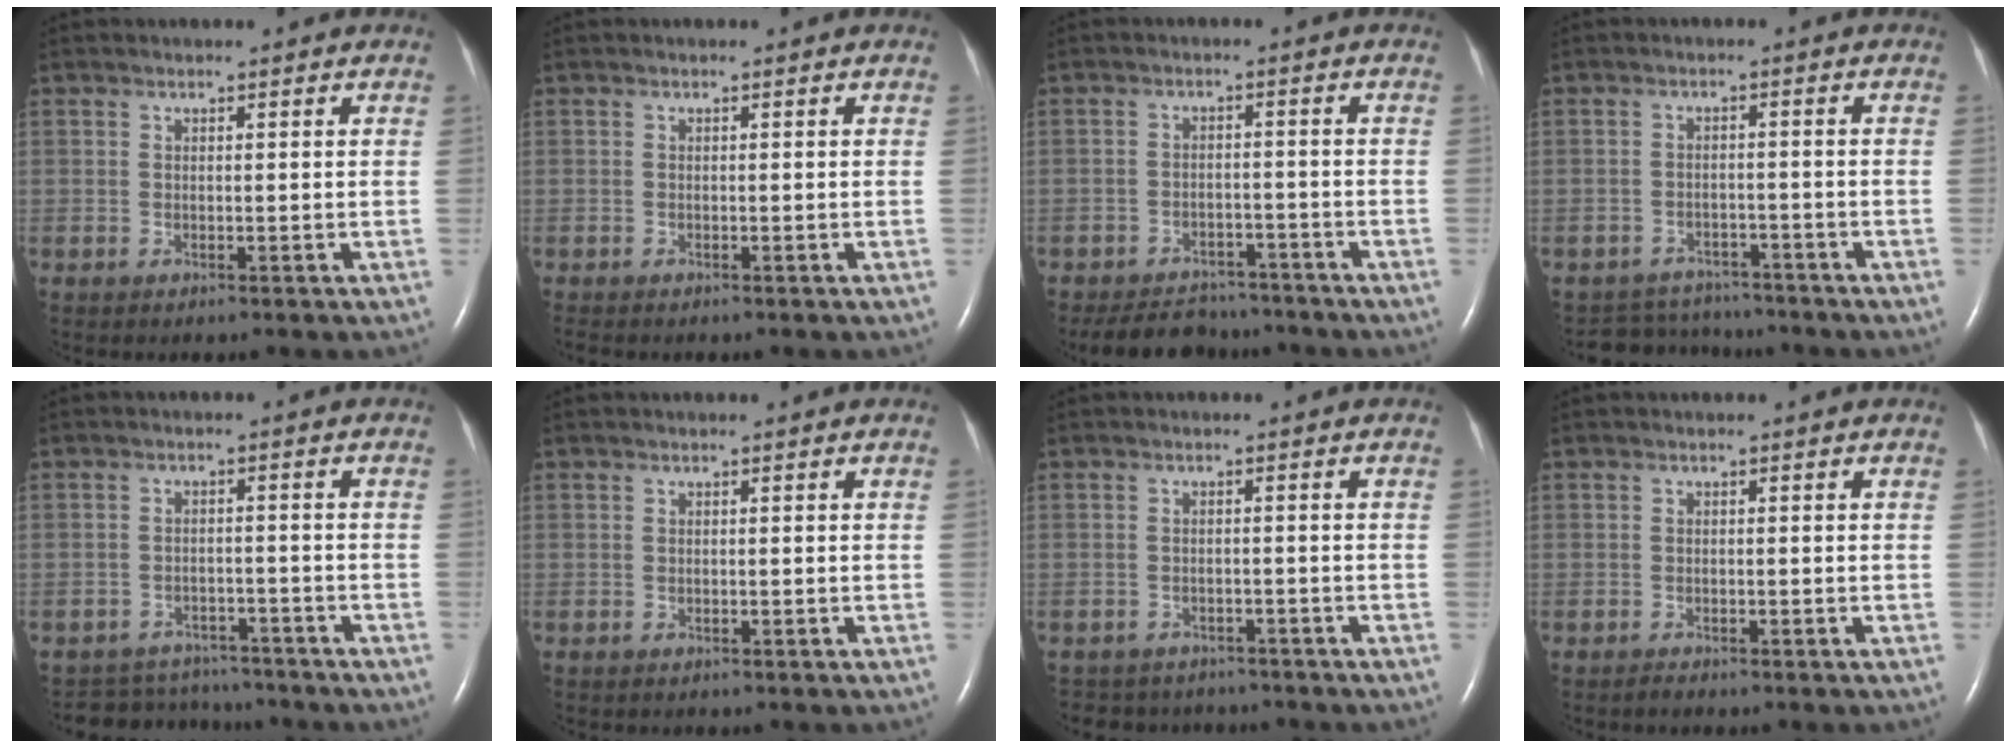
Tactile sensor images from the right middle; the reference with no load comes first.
{"total": 0.9, "force": [-0.9, 0.1, 0.3], "torque": [-0.009, -0.003, -0.012]}
{"total": 8.6, "force": [-7.8, 3.4, 1.7], "torque": [-0.026, -0.002, -0.109]}
{"total": 5.8, "force": [-5.5, 1.8, -0.7], "torque": [0.006, 0.011, -0.080]}
{"total": 7.6, "force": [-7.2, 2.4, -0.1], "torque": [-0.001, 0.013, -0.099]}
{"total": 0.0}
{"total": 6.8, "force": [-6.2, 2.7, 0.6], "torque": [-0.012, 0.006, -0.078]}
{"total": 0.6, "force": [-0.6, 0.0, 0.1], "torque": [-0.007, -0.002, -0.011]}